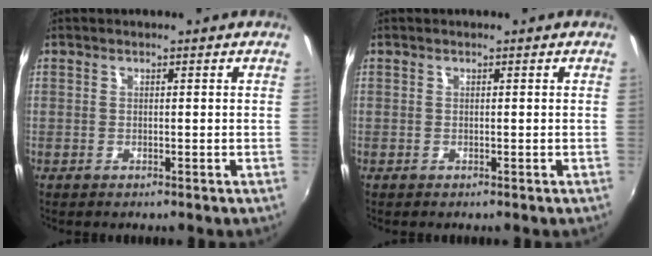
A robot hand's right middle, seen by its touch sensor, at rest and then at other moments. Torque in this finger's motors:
{"motor_torque": [0.02, -0.03, 0.00, 0.00]}